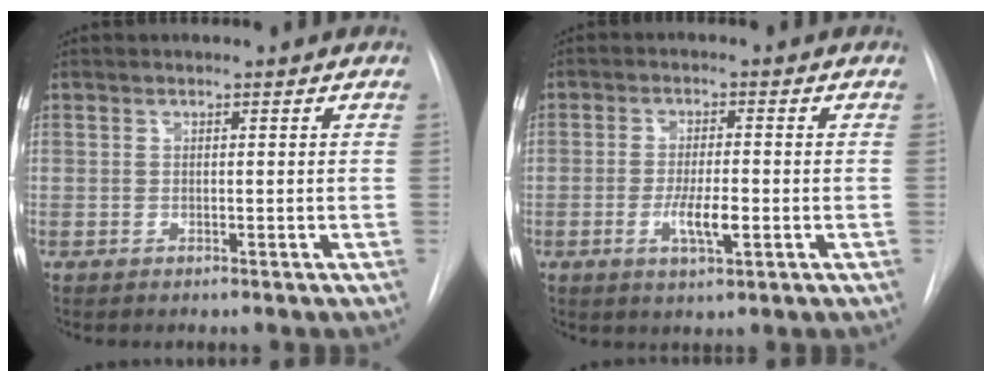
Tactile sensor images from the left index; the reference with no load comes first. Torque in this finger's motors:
{"motor_torque": [0.27, 0.52, 0.15, 0.06]}